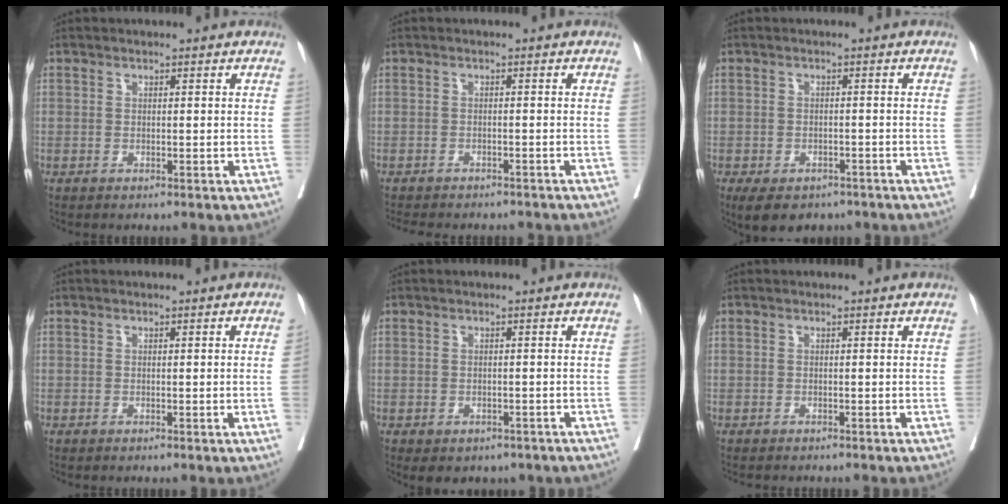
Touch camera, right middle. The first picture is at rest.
{"total": 9.7, "force": [-8.8, 2.7, 3.3], "torque": [-0.052, -0.004, -0.107]}
{"total": 8.2, "force": [-6.1, 4.4, 3.3], "torque": [-0.047, -0.002, -0.085]}
{"total": 0.7, "force": [-0.1, -0.3, 0.6], "torque": [-0.003, 0.002, -0.001]}
{"total": 6.3, "force": [-4.7, 3.5, 2.4], "torque": [-0.023, 0.010, -0.052]}
{"total": 3.6, "force": [-3.2, 0.7, 1.4], "torque": [-0.019, -0.005, -0.039]}